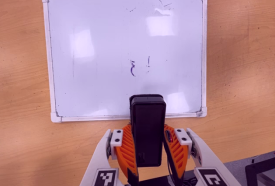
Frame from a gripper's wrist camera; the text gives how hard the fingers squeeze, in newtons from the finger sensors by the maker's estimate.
{"total": 6.3, "left": 5.6, "right": 7.0}